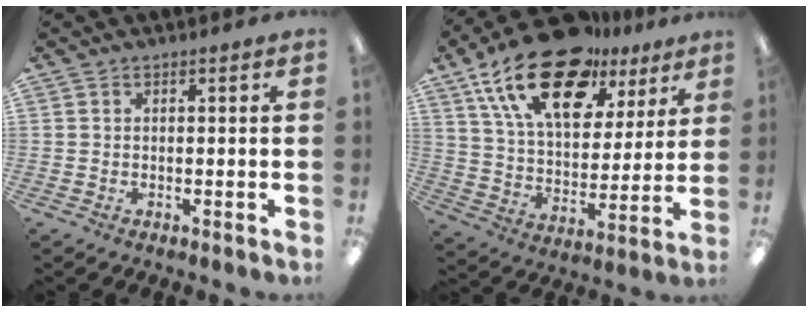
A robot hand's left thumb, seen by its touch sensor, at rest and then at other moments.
{"total": 23.0, "force": [14.3, 11.4, 13.9], "torque": [-0.253, -0.074, 0.251]}